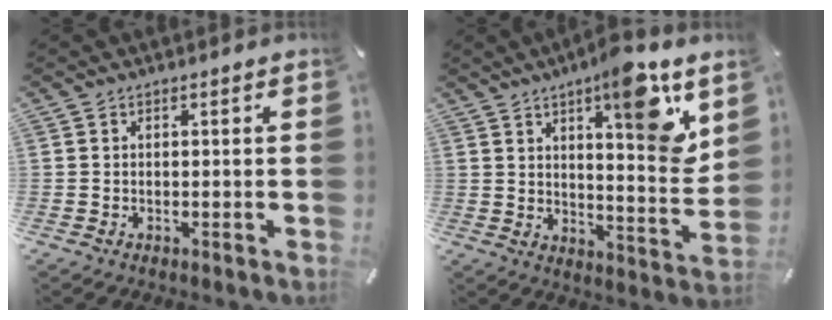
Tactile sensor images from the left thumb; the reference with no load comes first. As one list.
[{"total": 14.2, "force": [8.8, 2.5, 10.9], "torque": [-0.138, -0.069, 0.133]}]